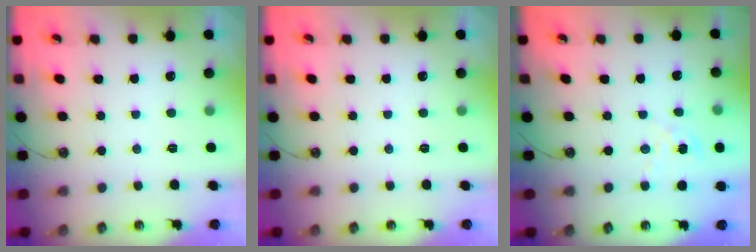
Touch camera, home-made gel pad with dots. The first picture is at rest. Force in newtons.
{"total": 0.0}
{"total": 2.5, "press": 2.5, "slide": 0.2}